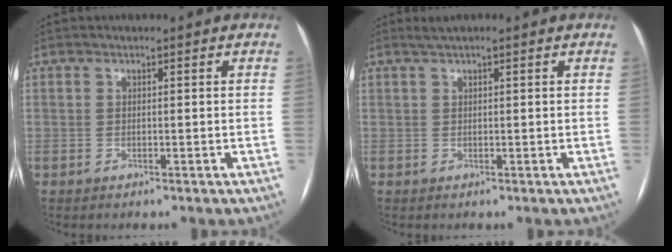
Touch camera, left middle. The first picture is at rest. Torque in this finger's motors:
{"motor_torque": [0.04, -0.02, 0.00, 0.00]}